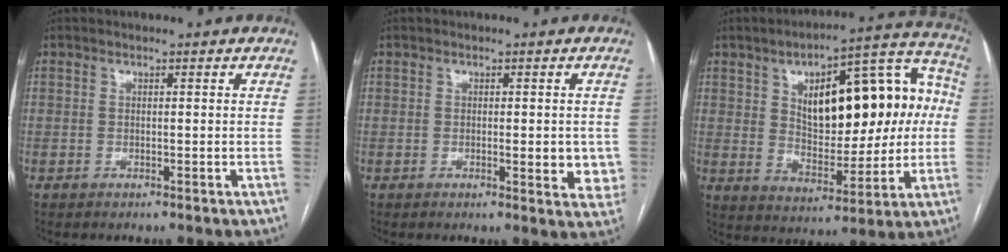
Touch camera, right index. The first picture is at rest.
{"total": 4.8, "force": [-0.4, 1.7, 4.5], "torque": [-0.041, -0.006, -0.005]}
{"total": 21.7, "force": [3.6, 8.8, 19.5], "torque": [-0.274, 0.046, 0.059]}